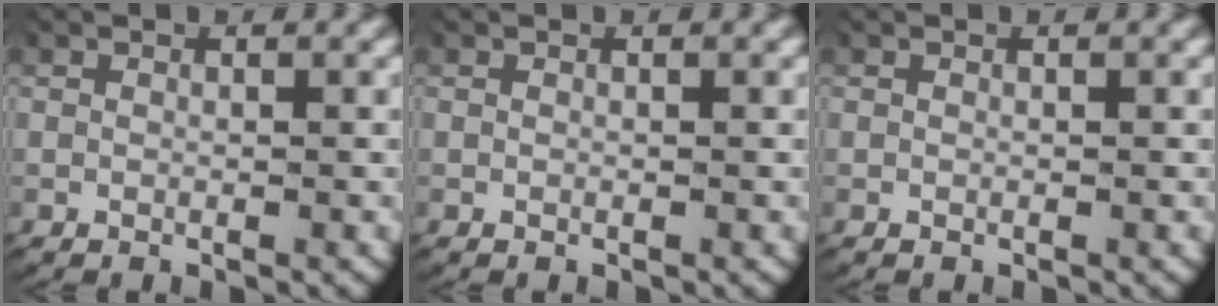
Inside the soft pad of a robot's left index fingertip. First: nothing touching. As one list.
[{"total": 0.0}, {"total": 0.0}]